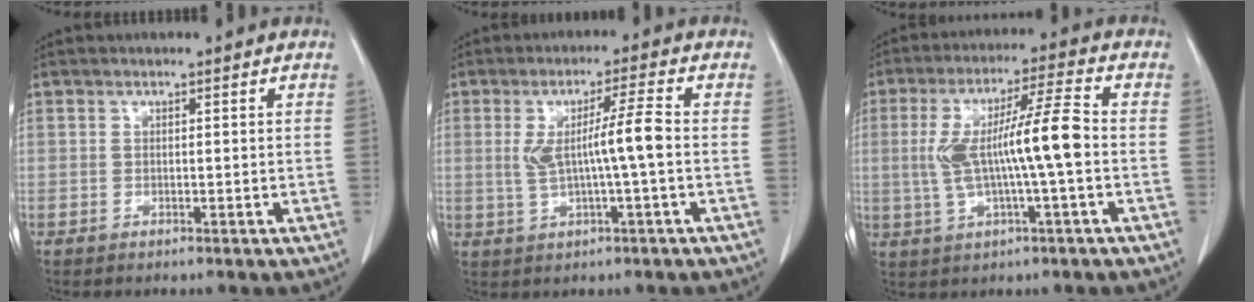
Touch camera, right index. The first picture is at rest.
{"total": 6.7, "force": [0.0, -0.3, 6.7], "torque": [-0.123, 0.005, 0.006]}
{"total": 11.1, "force": [-0.5, 0.5, 11.1], "torque": [-0.216, 0.018, -0.009]}